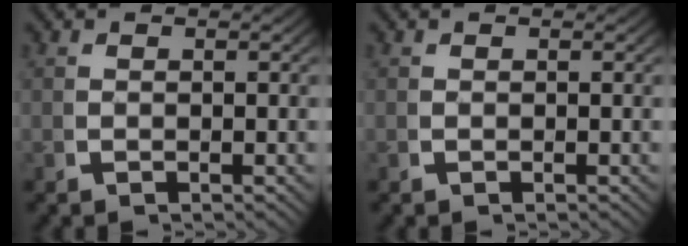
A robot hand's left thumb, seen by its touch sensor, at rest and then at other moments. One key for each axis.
{"total": 0.0}